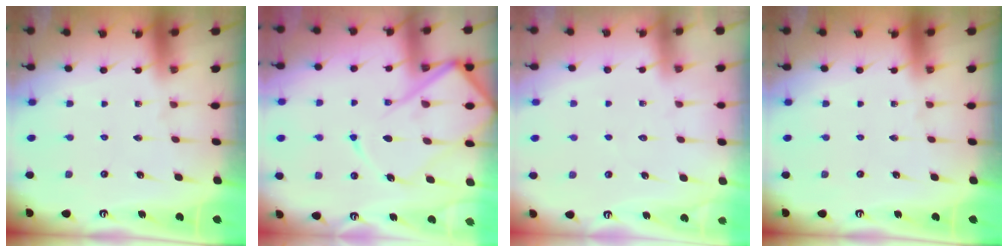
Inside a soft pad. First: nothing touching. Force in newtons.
{"total": 15.4, "press": 15.3, "slide": 1.5}
{"total": 2.9, "press": 2.9, "slide": 0.3}
{"total": 0.0}